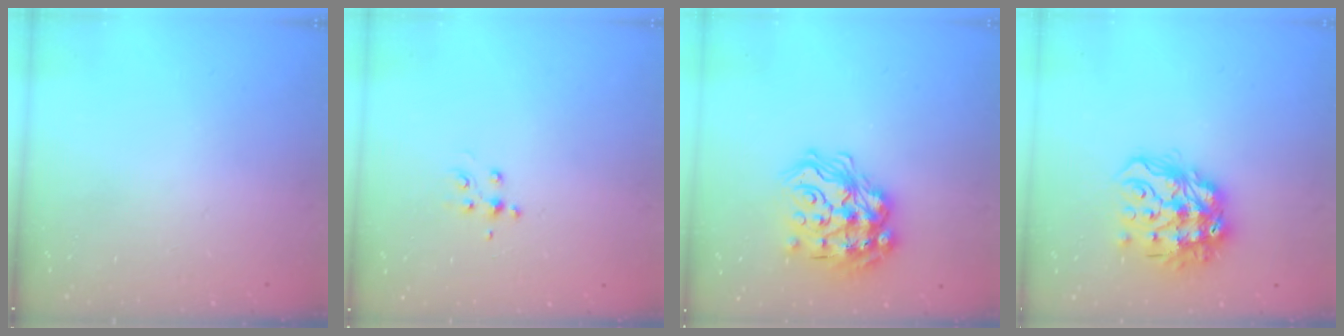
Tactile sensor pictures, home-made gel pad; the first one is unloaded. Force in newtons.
{"total": 5.1, "press": 4.9, "slide": 1.2}
{"total": 19.0, "press": 18.9, "slide": 2.2}
{"total": 16.2, "press": 16.1, "slide": 0.8}